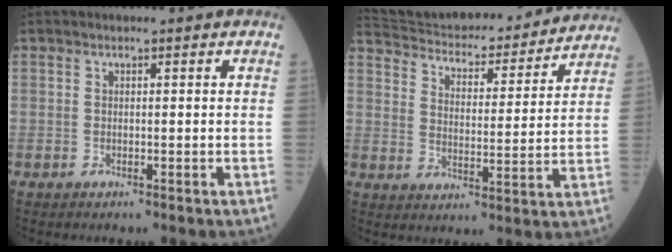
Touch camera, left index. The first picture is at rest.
{"total": 23.4, "force": [21.8, 4.8, 7.2], "torque": [-0.124, -0.007, 0.296]}